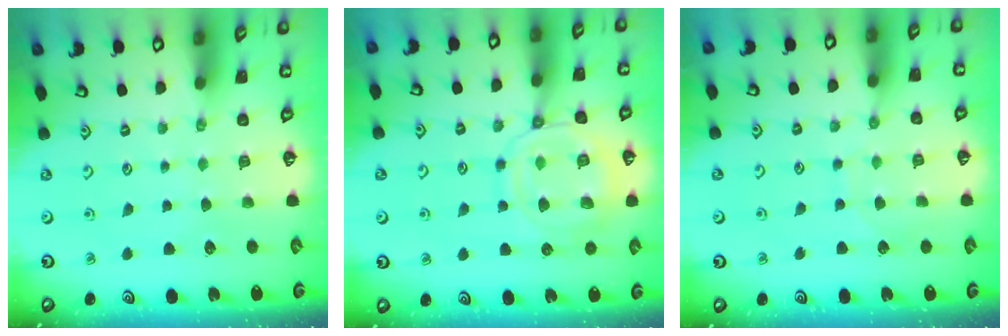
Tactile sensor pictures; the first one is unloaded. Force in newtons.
{"total": 13.4, "press": 13.3, "slide": 1.1}
{"total": 6.4, "press": 6.3, "slide": 0.5}